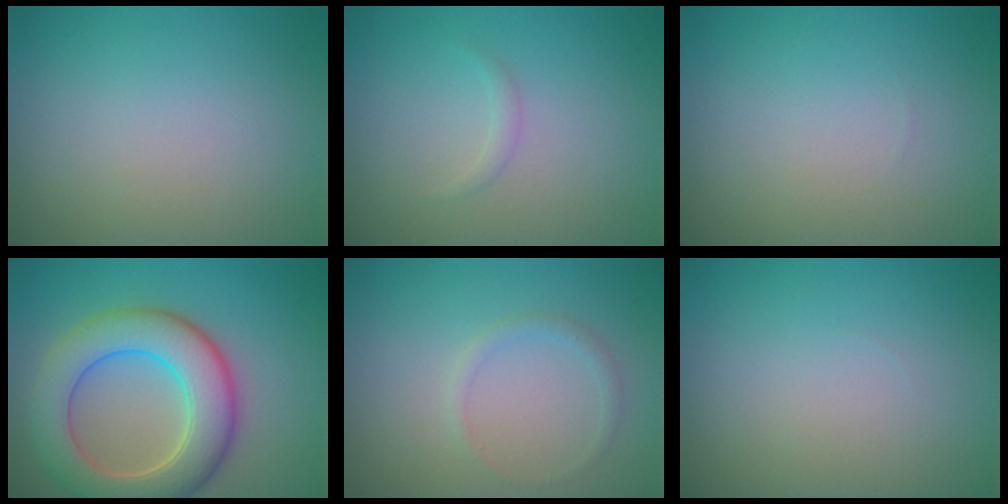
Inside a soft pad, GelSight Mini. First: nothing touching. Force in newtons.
{"total": 0.8, "press": 0.8, "slide": 0.0}
{"total": 0.0}
{"total": 8.3, "press": 8.3, "slide": 0.7}
{"total": 1.0, "press": 1.0, "slide": 0.0}
{"total": 0.0}